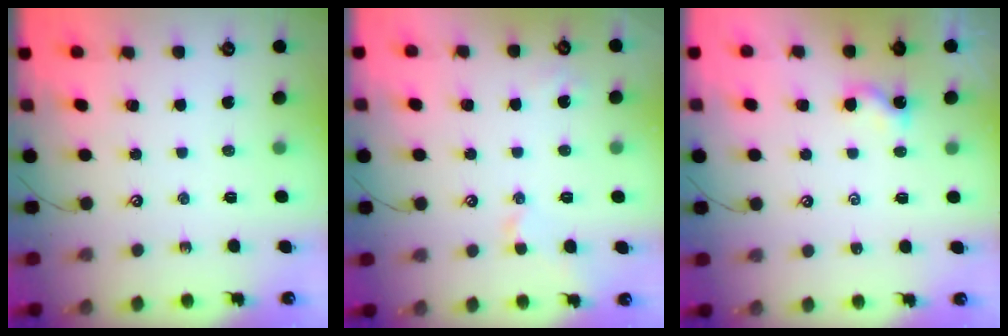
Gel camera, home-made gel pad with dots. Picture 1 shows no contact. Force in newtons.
{"total": 2.1, "press": 2.0, "slide": 0.6}
{"total": 0.0}